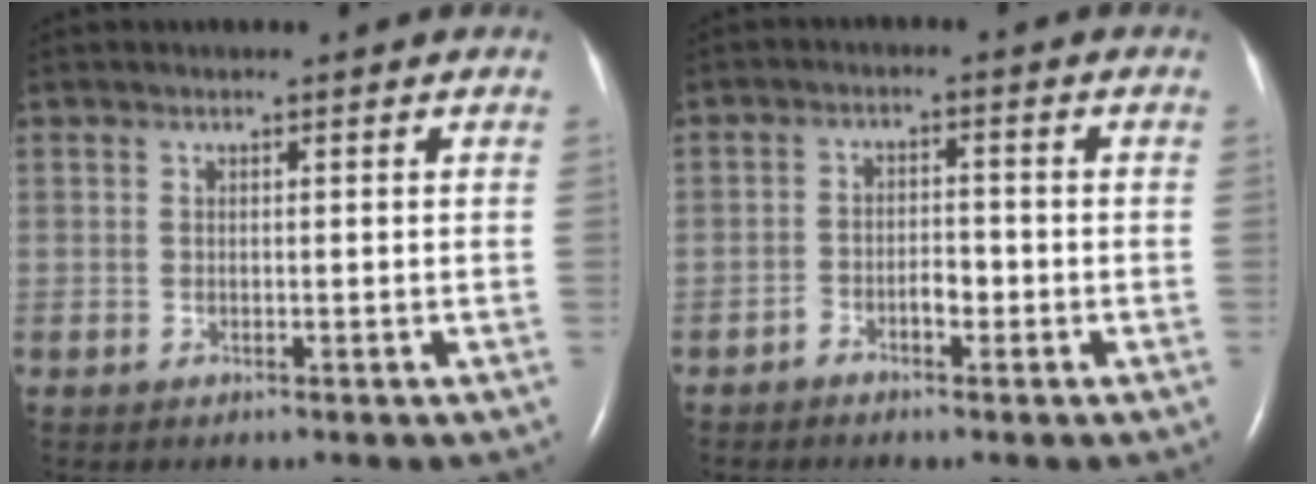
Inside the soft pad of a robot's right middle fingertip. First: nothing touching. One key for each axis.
{"total": 2.8, "fx": -1.6, "fy": 1.2, "fz": 2.0, "tx": -0.035, "ty": 0.009, "tz": -0.028}